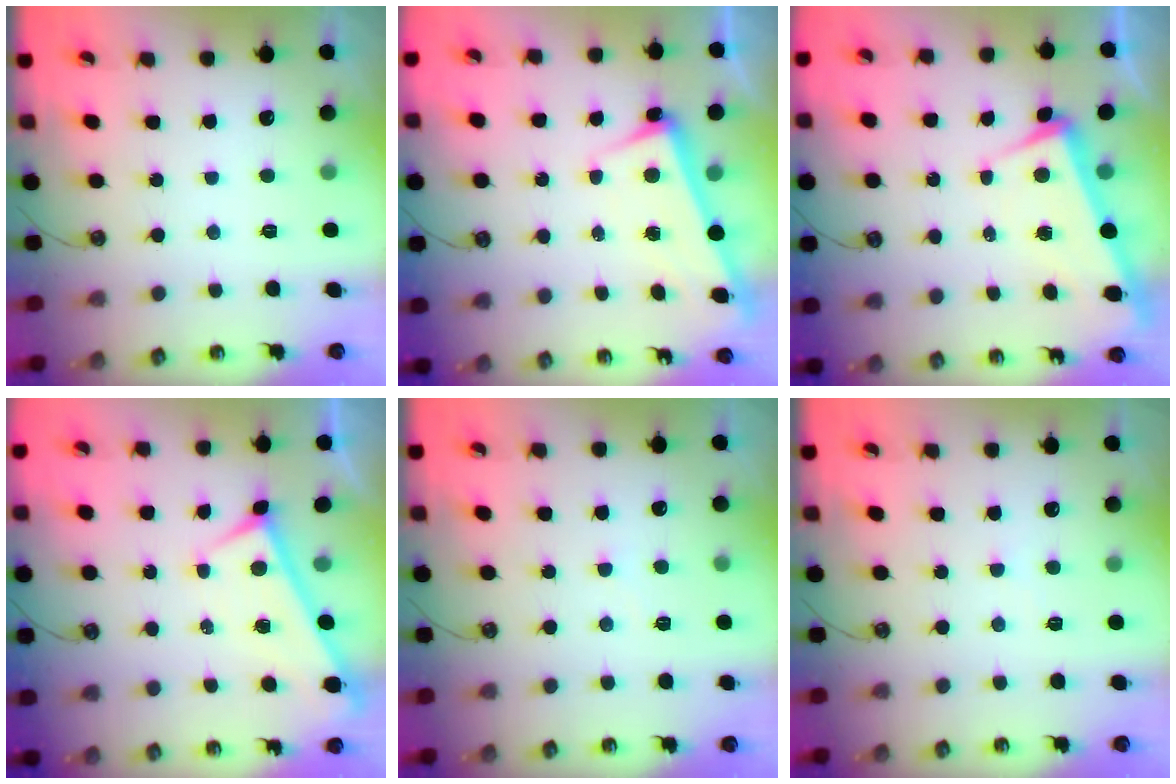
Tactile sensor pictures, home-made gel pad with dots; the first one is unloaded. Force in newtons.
{"total": 2.5, "press": 2.3, "slide": 0.8}
{"total": 3.9, "press": 3.6, "slide": 1.4}
{"total": 0.0}
{"total": 6.1, "press": 6.1, "slide": 0.3}
{"total": 0.8, "press": 0.8, "slide": 0.2}